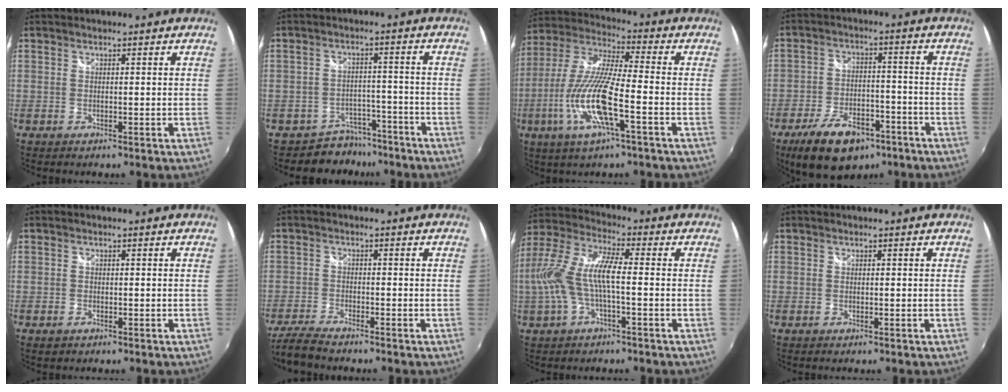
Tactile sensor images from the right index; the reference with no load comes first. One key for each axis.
{"total": 6.9, "fx": -5.6, "fy": 4.0, "fz": -0.2, "tx": -0.001, "ty": 0.024, "tz": -0.081}
{"total": 15.9, "fx": -5.6, "fy": 2.3, "fz": 14.6, "tx": -0.307, "ty": -0.016, "tz": -0.112}
{"total": 14.4, "fx": -9.1, "fy": 7.7, "fz": 8.1, "tx": -0.174, "ty": -0.004, "tz": -0.142}
{"total": 0.9, "fx": -0.5, "fy": 0.7, "fz": 0.3, "tx": -0.006, "ty": -0.002, "tz": -0.006}
{"total": 6.5, "fx": -5.8, "fy": 1.2, "fz": 2.7, "tx": -0.080, "ty": -0.022, "tz": -0.111}
{"total": 12.7, "fx": -1.8, "fy": 3.1, "fz": 12.2, "tx": -0.238, "ty": 0.001, "tz": -0.034}
{"total": 0.0}